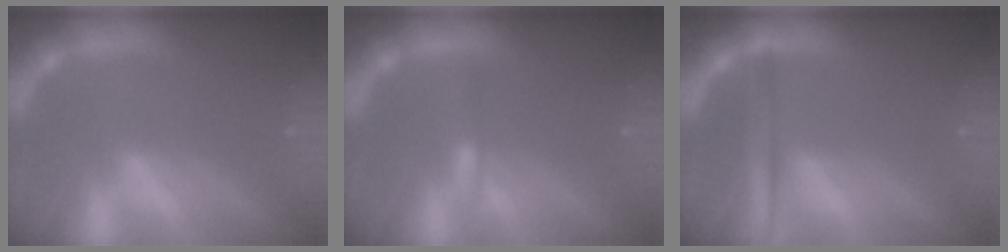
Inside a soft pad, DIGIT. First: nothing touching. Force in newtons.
{"total": 0.9}
{"total": 2.9}